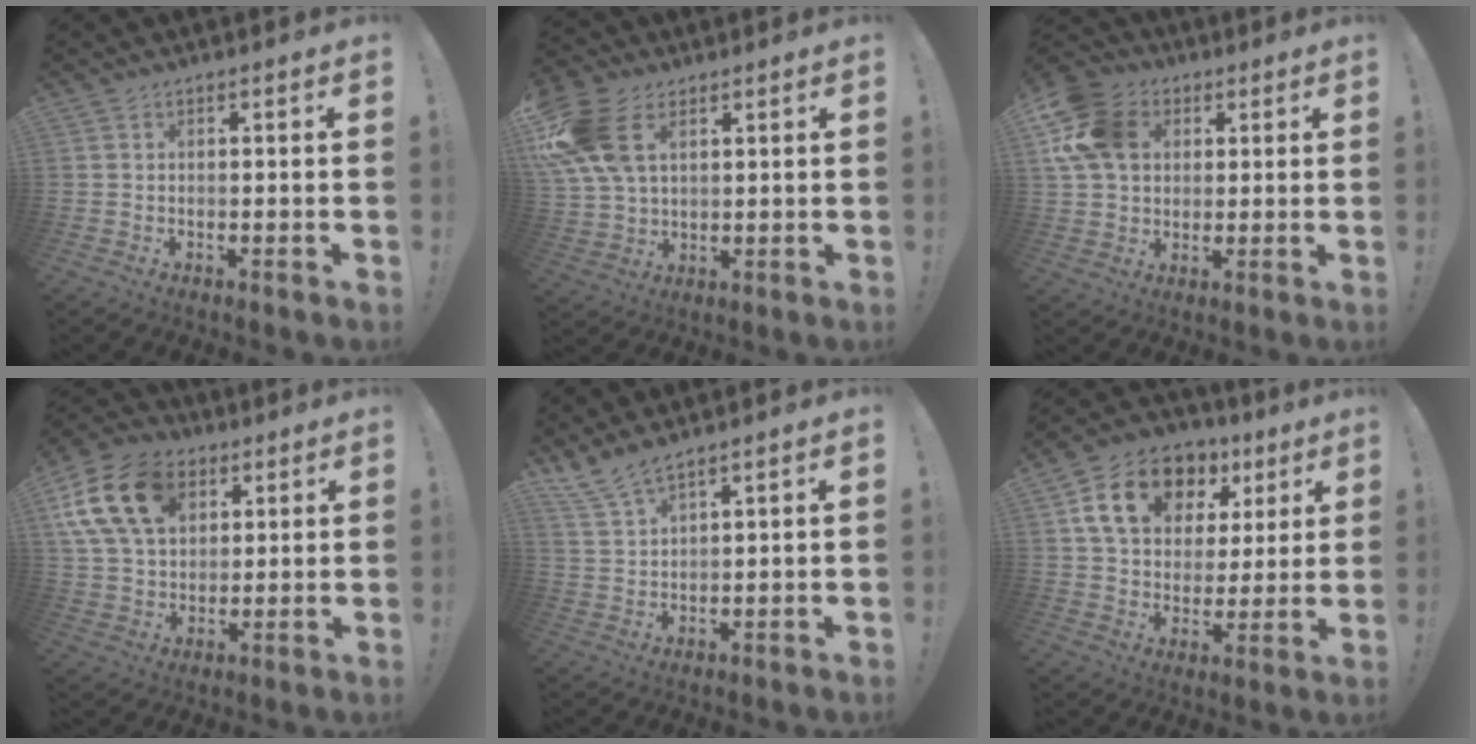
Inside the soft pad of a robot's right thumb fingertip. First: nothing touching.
{"total": 16.4, "force": [6.3, 10.7, 10.7], "torque": [-0.226, -0.012, 0.121]}
{"total": 15.7, "force": [4.2, 12.4, 8.7], "torque": [-0.163, -0.001, 0.088]}
{"total": 19.0, "force": [7.6, 13.4, 11.1], "torque": [-0.203, -0.018, 0.145]}
{"total": 6.1, "force": [5.4, 1.1, 2.7], "torque": [-0.072, -0.024, 0.104]}
{"total": 17.5, "force": [7.9, 12.3, 9.6], "torque": [-0.159, -0.020, 0.150]}